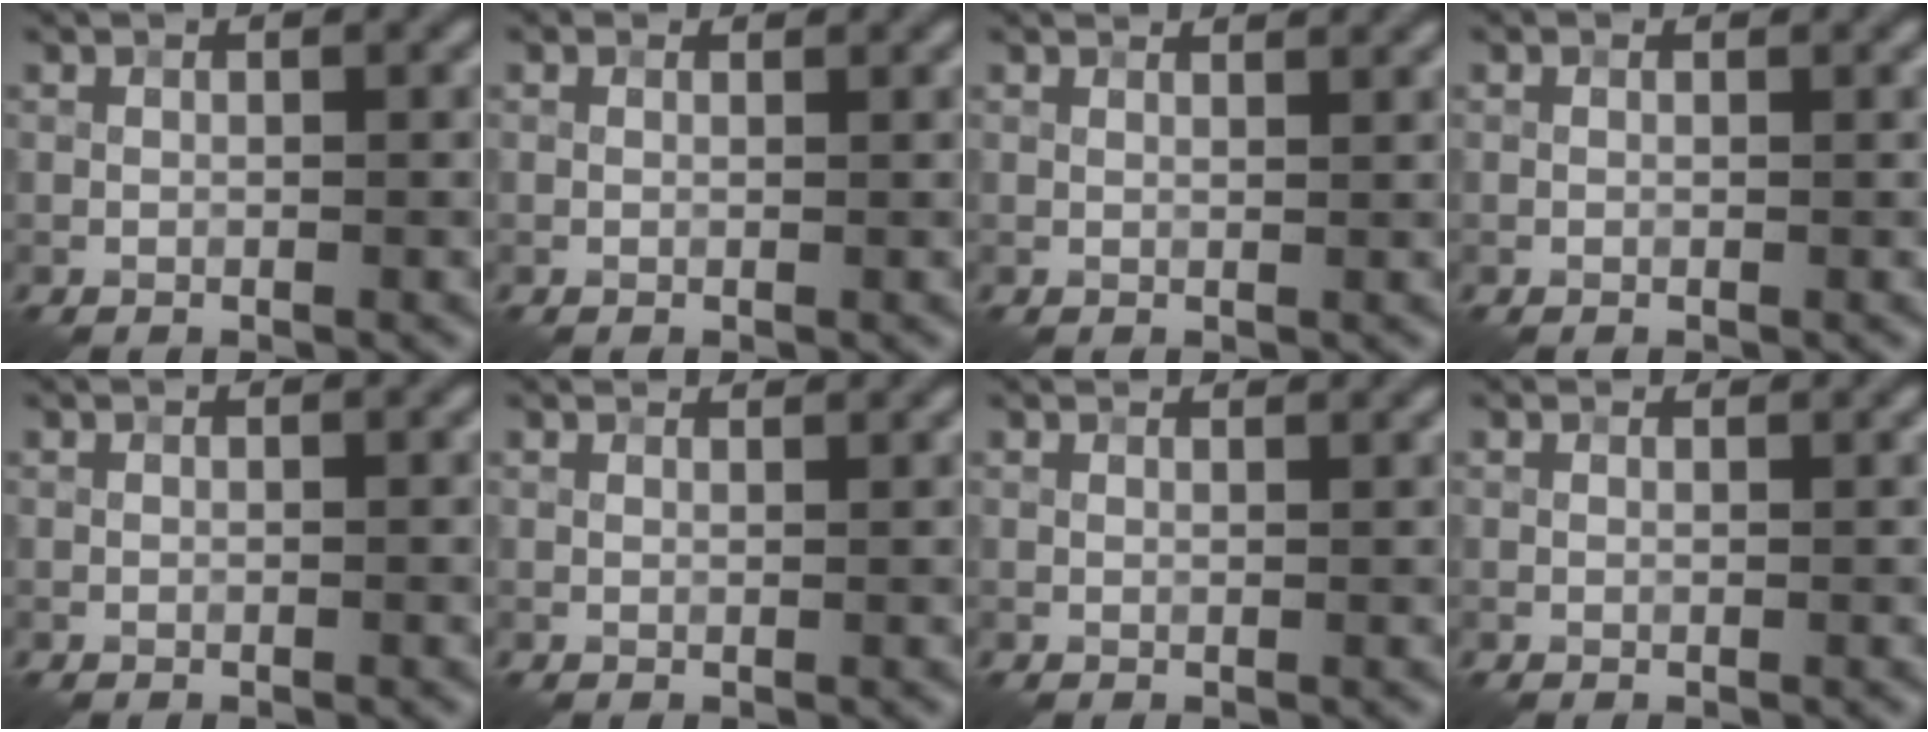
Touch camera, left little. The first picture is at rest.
{"total": 0.6, "force": [0.5, 0.3, 0.2], "torque": [-0.003, -0.003, -0.001]}
{"total": 2.3, "force": [2.1, 0.4, 0.9], "torque": [-0.017, 0.002, 0.021]}
{"total": 0.0}
{"total": 0.0}
{"total": 2.0, "force": [1.9, 0.3, 0.7], "torque": [-0.021, 0.001, 0.018]}
{"total": 1.9, "force": [1.8, 0.2, 0.6], "torque": [-0.020, 0.000, 0.016]}
{"total": 1.2, "force": [1.1, 0.3, 0.2], "torque": [-0.009, -0.004, 0.009]}